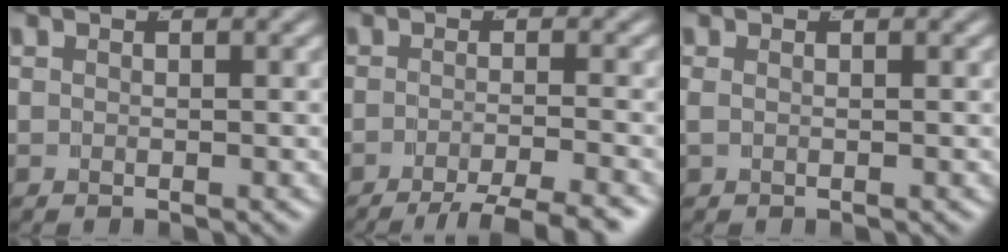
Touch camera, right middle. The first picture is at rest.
{"total": 6.4, "force": [-5.2, 1.5, 3.5], "torque": [-0.040, -0.004, -0.082]}
{"total": 0.6, "force": [0.0, 0.2, 0.6], "torque": [-0.018, 0.000, 0.002]}